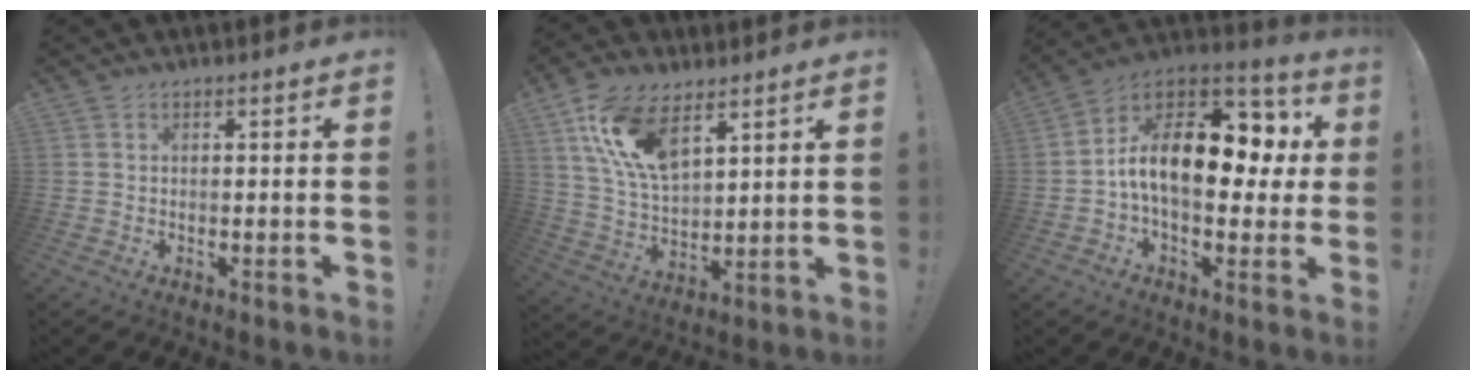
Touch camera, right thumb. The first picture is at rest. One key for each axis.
{"total": 14.8, "fx": 8.7, "fy": 7.3, "fz": 9.6, "tx": -0.201, "ty": -0.037, "tz": 0.161}
{"total": 18.7, "fx": 1.1, "fy": 10.7, "fz": 15.3, "tx": -0.249, "ty": 0.007, "tz": 0.023}